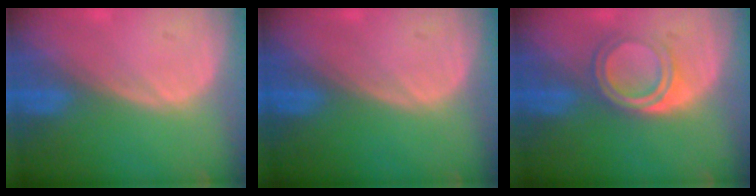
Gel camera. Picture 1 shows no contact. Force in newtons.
{"total": 0.0}
{"total": 4.4, "press": 4.4, "slide": 0.2}